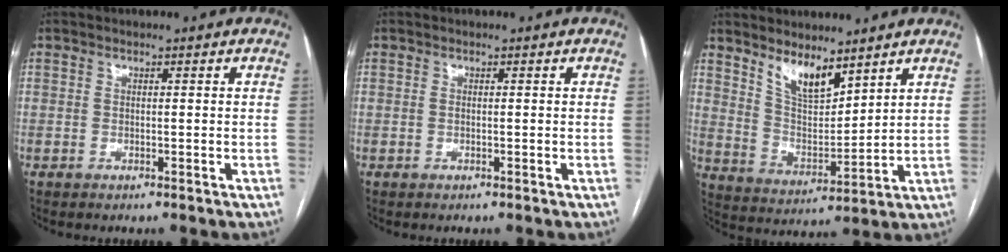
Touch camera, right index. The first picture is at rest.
{"total": 0.0}
{"total": 7.9, "force": [6.1, 2.5, 4.4], "torque": [-0.084, -0.010, 0.125]}